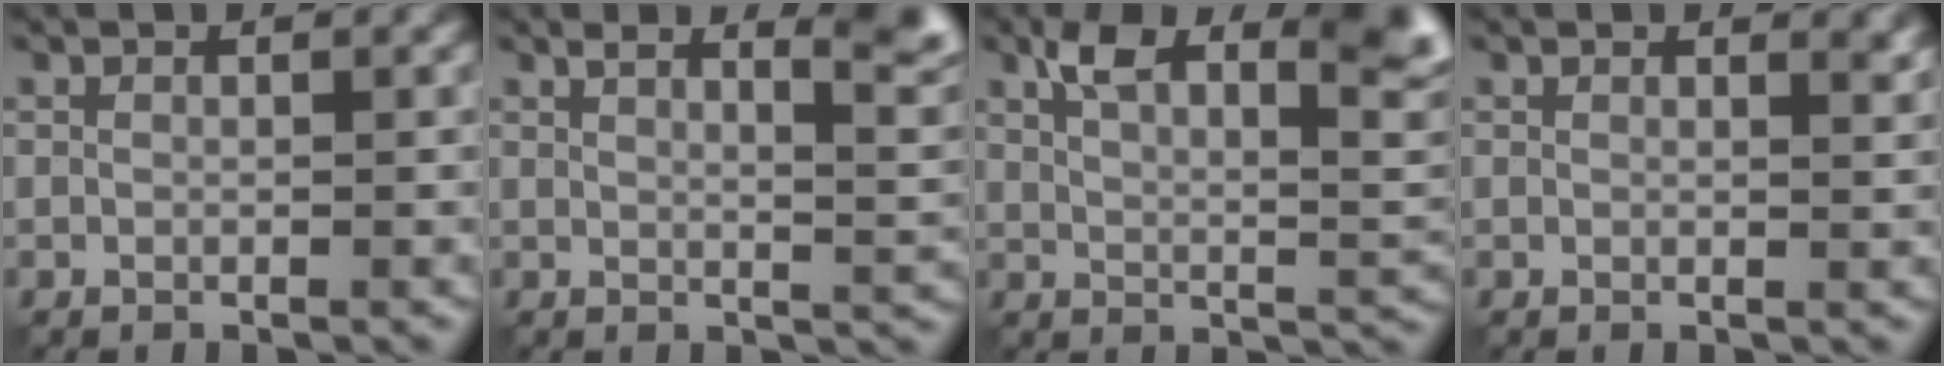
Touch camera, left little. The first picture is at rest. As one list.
[{"total": 5.4, "force": [3.1, 1.4, 4.3], "torque": [-0.036, 0.016, 0.039]}, {"total": 8.7, "force": [4.1, 2.8, 7.1], "torque": [-0.112, 0.006, 0.068]}, {"total": 1.8, "force": [1.4, 0.6, 1.0], "torque": [-0.005, 0.000, 0.017]}]